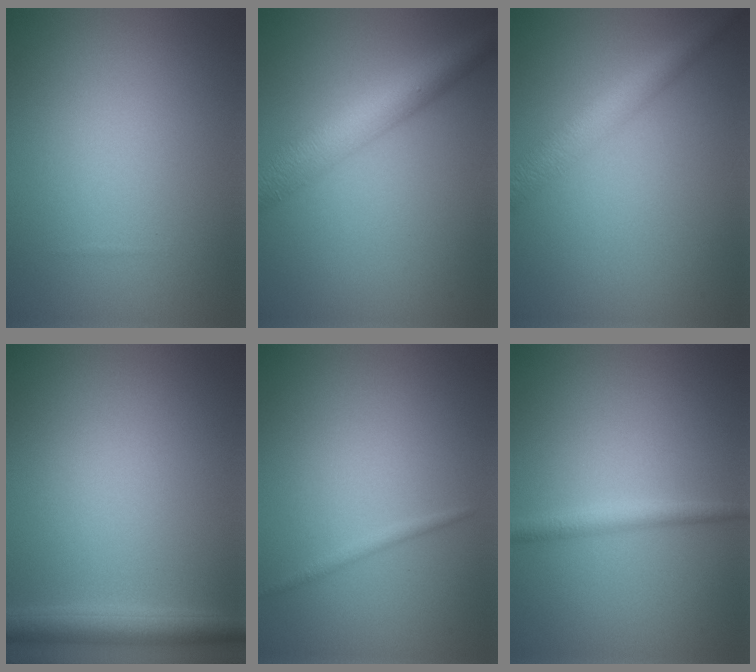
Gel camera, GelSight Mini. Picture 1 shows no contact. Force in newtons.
{"total": 6.2, "press": 6.2, "slide": 0.1}
{"total": 3.9, "press": 3.9, "slide": 0.1}
{"total": 3.0, "press": 3.0, "slide": 0.1}
{"total": 0.8, "press": 0.8, "slide": 0.0}
{"total": 2.0, "press": 2.0, "slide": 0.0}